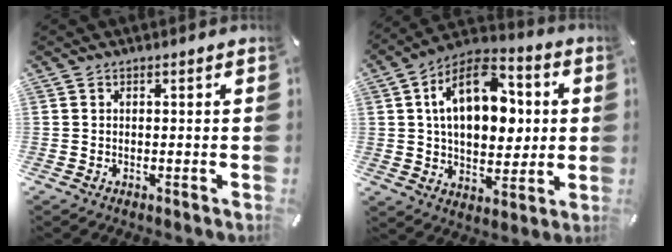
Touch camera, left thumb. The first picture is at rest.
{"total": 18.6, "force": [4.6, 11.9, 13.6], "torque": [-0.227, -0.014, 0.077]}